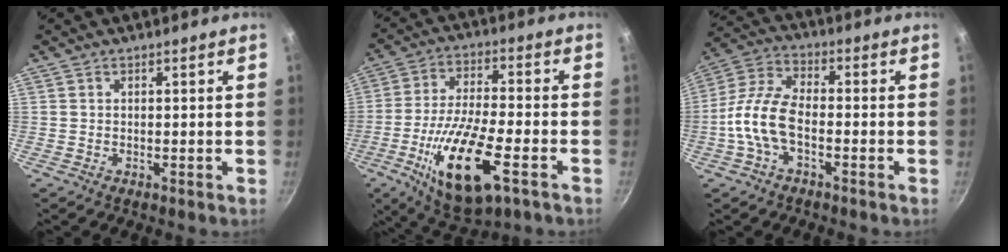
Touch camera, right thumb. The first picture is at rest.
{"total": 18.0, "force": [-7.1, 6.0, 15.4], "torque": [-0.285, 0.015, -0.126]}
{"total": 10.6, "force": [-2.9, 5.4, 8.6], "torque": [-0.172, 0.033, -0.072]}